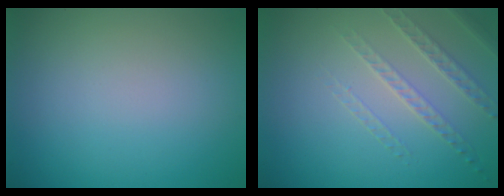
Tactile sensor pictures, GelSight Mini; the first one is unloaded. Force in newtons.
{"total": 1.6, "press": 1.3, "slide": 0.9}